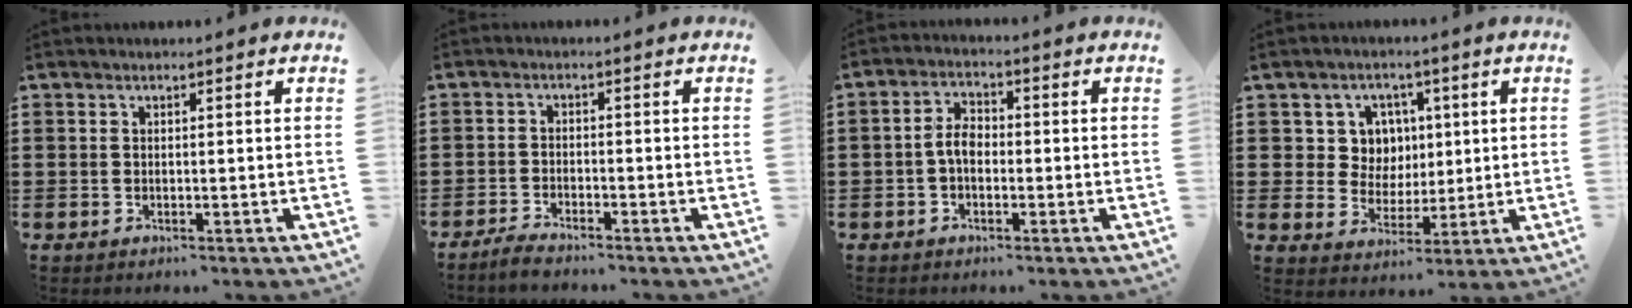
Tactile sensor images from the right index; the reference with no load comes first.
{"total": 2.1, "force": [-2.1, 0.1, 0.2], "torque": [-0.009, 0.005, -0.042]}
{"total": 3.8, "force": [-0.8, 2.2, 3.0], "torque": [-0.070, 0.001, -0.021]}
{"total": 6.6, "force": [1.7, 6.1, 1.9], "torque": [-0.060, 0.017, 0.030]}